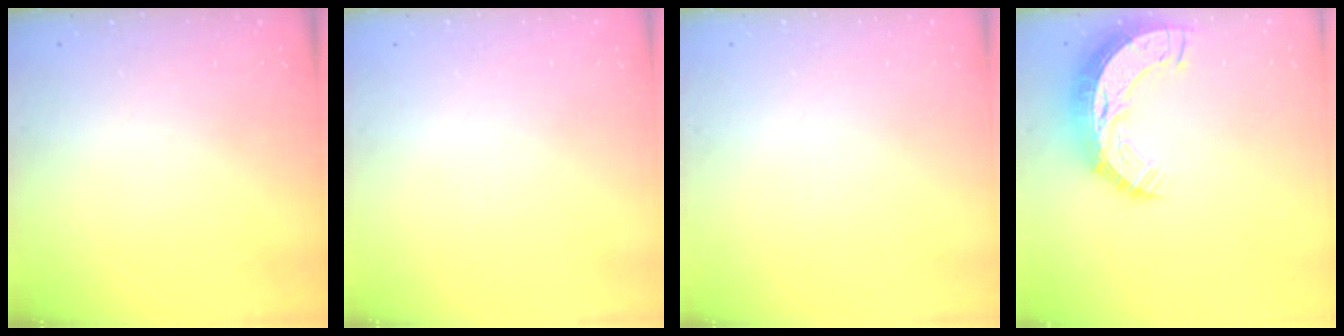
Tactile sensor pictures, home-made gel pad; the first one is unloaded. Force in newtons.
{"total": 0.0}
{"total": 0.0}
{"total": 13.5, "press": 13.4, "slide": 1.2}